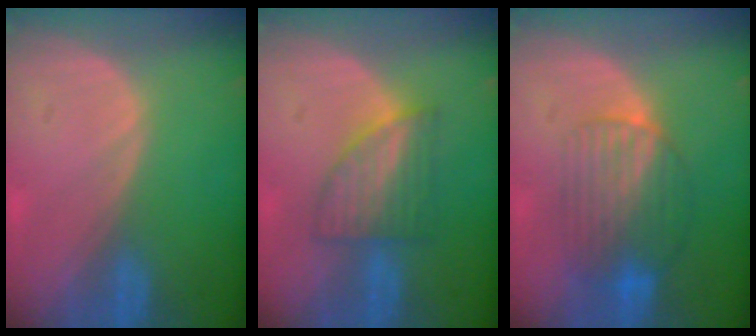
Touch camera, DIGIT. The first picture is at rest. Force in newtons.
{"total": 5.9, "press": 5.9, "slide": 0.4}
{"total": 7.5, "press": 7.2, "slide": 2.1}